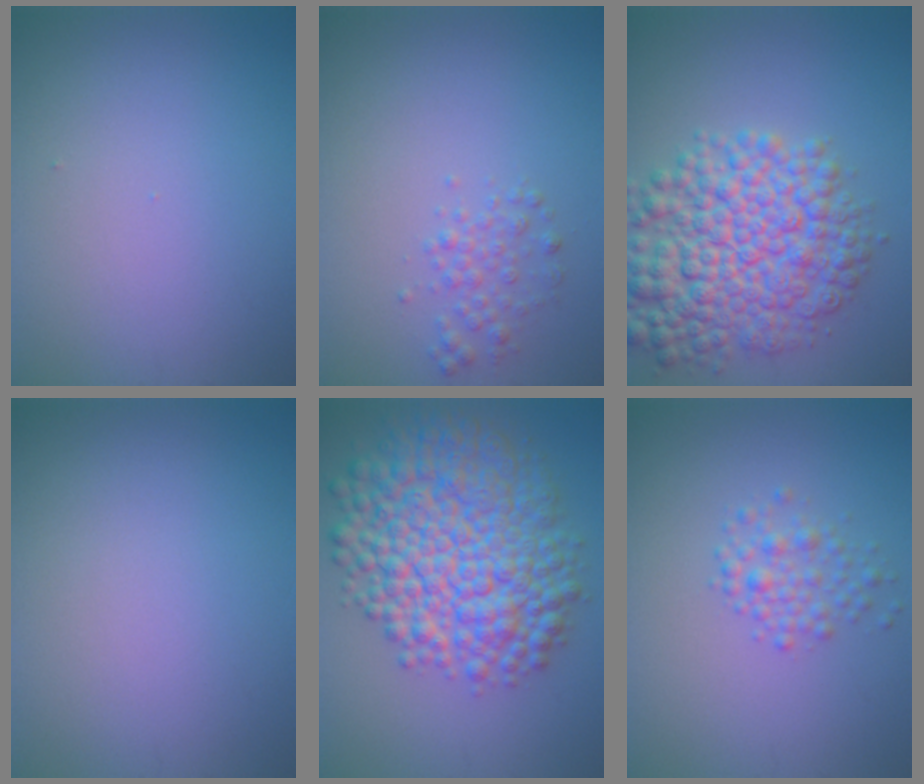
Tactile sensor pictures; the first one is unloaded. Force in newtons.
{"total": 1.7, "press": 1.7, "slide": 0.0}
{"total": 9.9, "press": 9.9, "slide": 0.2}
{"total": 0.0}
{"total": 11.6, "press": 11.6, "slide": 0.3}
{"total": 2.2, "press": 2.2, "slide": 0.1}